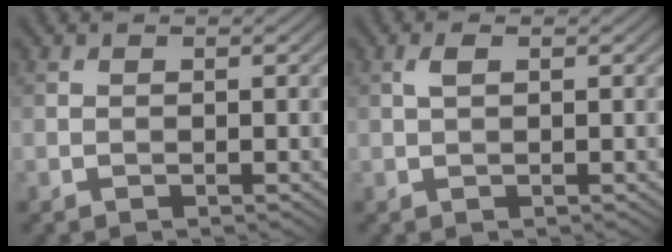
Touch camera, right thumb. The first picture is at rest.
{"total": 1.3, "force": [0.4, 0.5, 1.1], "torque": [-0.028, 0.003, 0.007]}